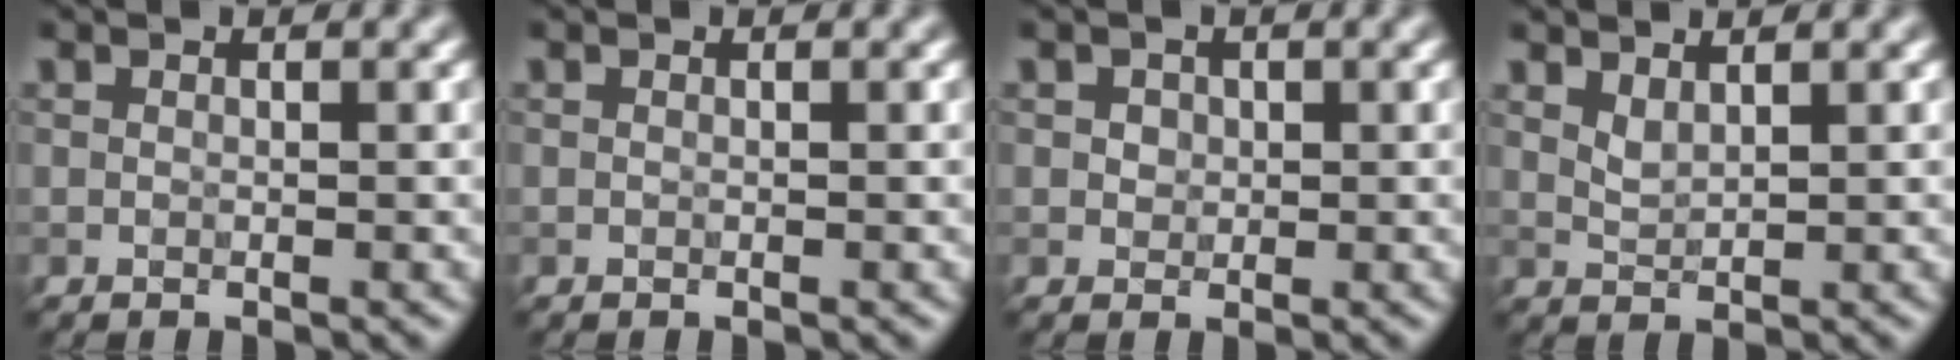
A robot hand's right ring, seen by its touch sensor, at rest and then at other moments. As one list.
[{"total": 0.0}, {"total": 1.3, "force": [0.5, 1.1, 0.4], "torque": [-0.001, 0.007, 0.009]}, {"total": 1.2, "force": [0.9, 0.3, 0.6], "torque": [-0.015, -0.001, 0.027]}]